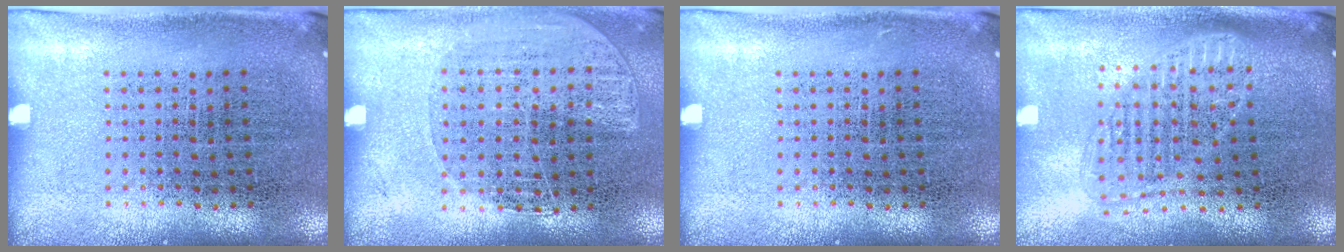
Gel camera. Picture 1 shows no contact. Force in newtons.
{"total": 1.1, "press": 1.0, "slide": 0.5}
{"total": 0.0}
{"total": 1.5, "press": 1.3, "slide": 0.8}